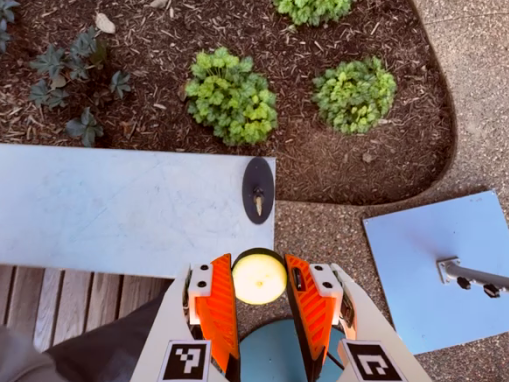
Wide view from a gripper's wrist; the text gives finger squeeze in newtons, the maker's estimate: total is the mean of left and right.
{"total": 10.2, "left": 11.1, "right": 9.2}